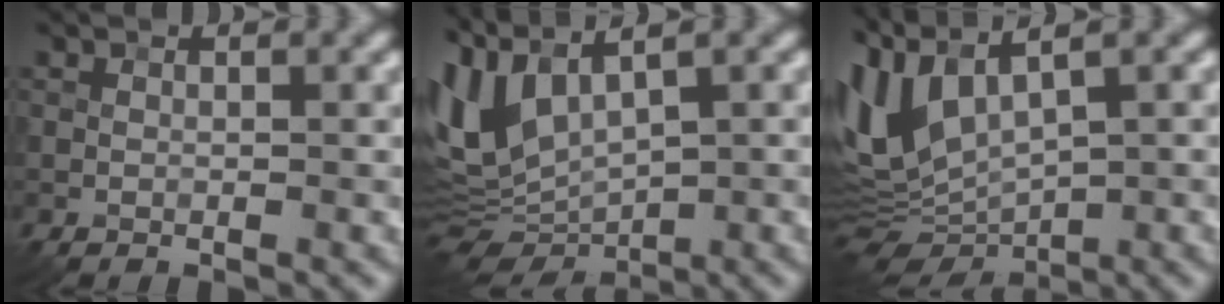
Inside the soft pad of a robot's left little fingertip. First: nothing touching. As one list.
[{"total": 7.0, "force": [2.2, 3.0, 5.9], "torque": [-0.139, -0.001, 0.044]}, {"total": 7.9, "force": [2.0, 3.1, 7.0], "torque": [-0.161, -0.001, 0.043]}]